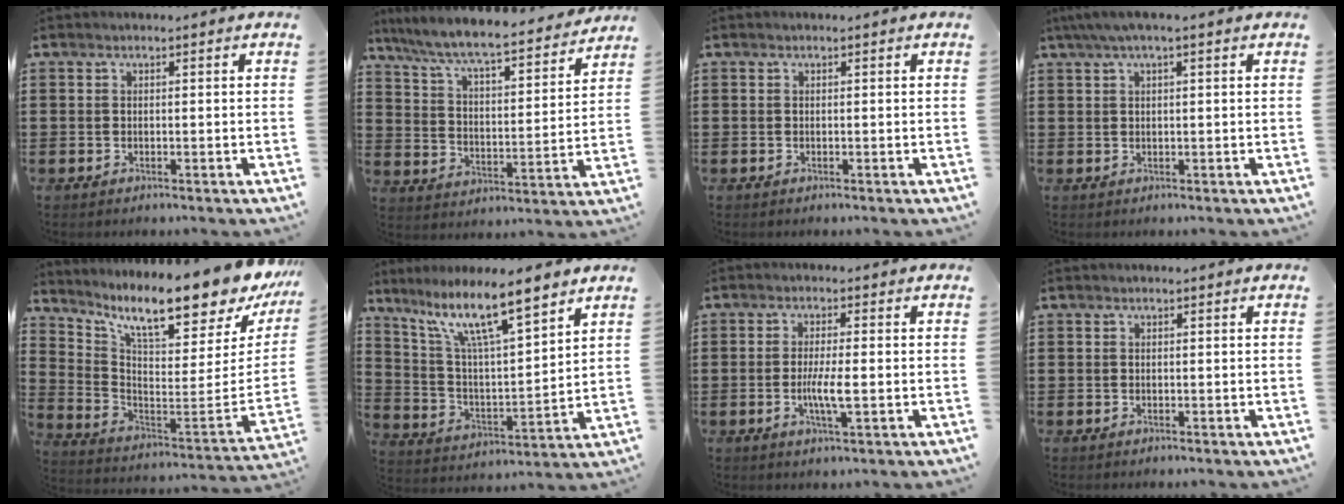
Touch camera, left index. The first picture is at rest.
{"total": 7.3, "force": [6.7, 0.2, 2.9], "torque": [-0.084, -0.047, 0.109]}
{"total": 0.0}
{"total": 2.2, "force": [0.8, 0.1, 2.1], "torque": [-0.039, 0.002, 0.013]}
{"total": 12.7, "force": [10.1, 1.0, 7.7], "torque": [-0.155, -0.091, 0.162]}
{"total": 12.3, "force": [8.6, 2.3, 8.4], "torque": [-0.170, -0.037, 0.146]}
{"total": 4.6, "force": [-0.7, 0.6, 4.5], "torque": [-0.086, -0.005, -0.015]}
{"total": 0.0}